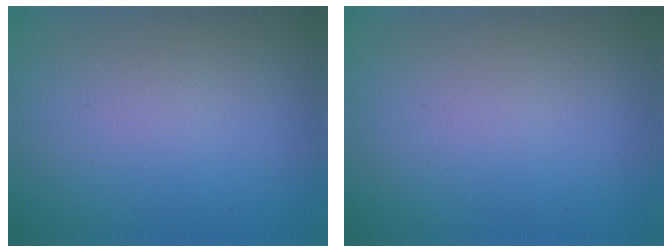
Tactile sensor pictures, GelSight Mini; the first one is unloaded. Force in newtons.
{"total": 0.0}